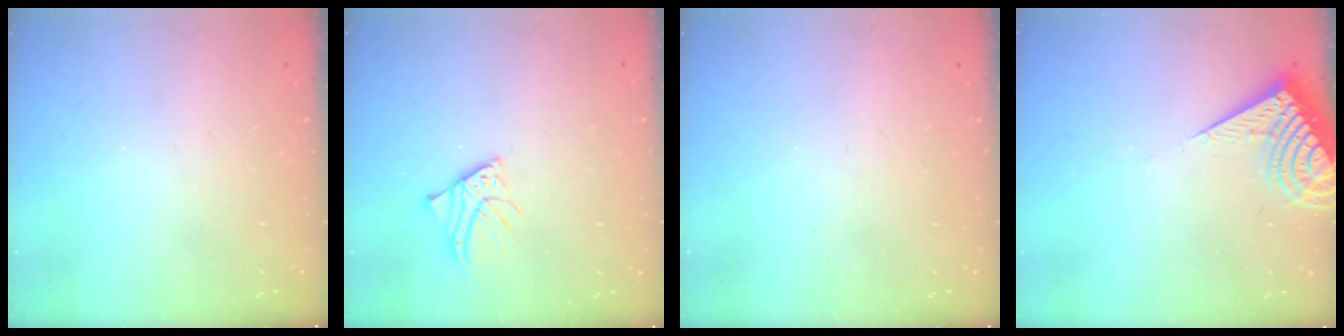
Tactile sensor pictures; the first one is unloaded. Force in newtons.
{"total": 2.9, "press": 2.9, "slide": 0.2}
{"total": 3.4, "press": 3.4, "slide": 0.2}
{"total": 9.9, "press": 9.8, "slide": 1.3}